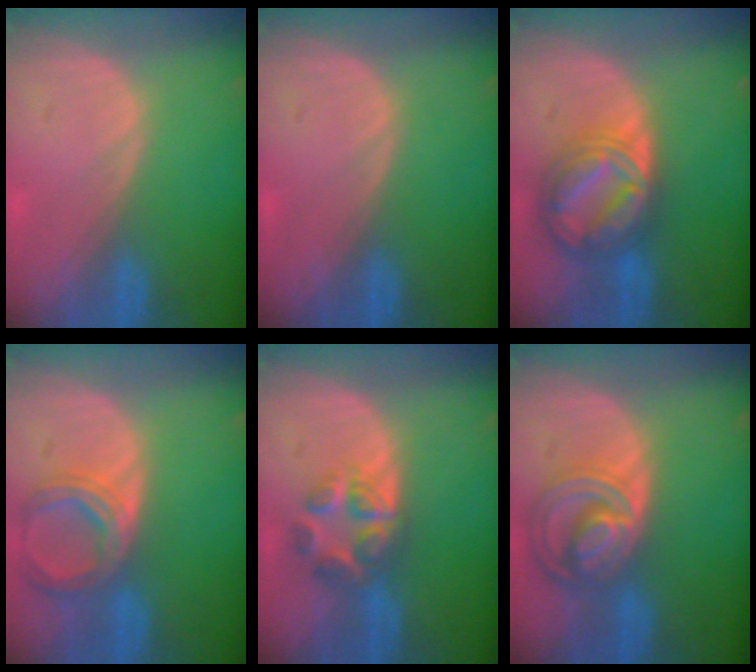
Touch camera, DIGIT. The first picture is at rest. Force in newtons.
{"total": 0.0}
{"total": 9.1, "press": 9.1, "slide": 0.6}
{"total": 7.0, "press": 6.5, "slide": 2.7}
{"total": 6.4, "press": 5.5, "slide": 3.2}
{"total": 8.7, "press": 7.5, "slide": 4.3}